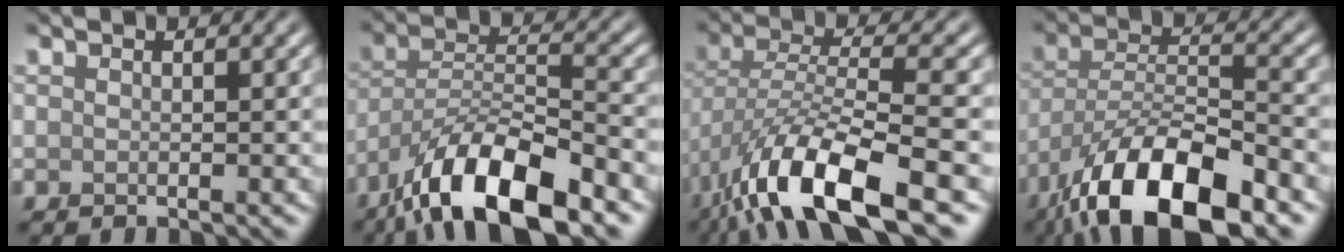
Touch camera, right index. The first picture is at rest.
{"total": 10.4, "force": [-7.0, 3.0, 7.1], "torque": [-0.122, 0.007, -0.131]}
{"total": 11.1, "force": [-6.6, 2.9, 8.5], "torque": [-0.156, 0.000, -0.123]}
{"total": 11.7, "force": [-7.6, 4.0, 8.0], "torque": [-0.140, 0.003, -0.147]}